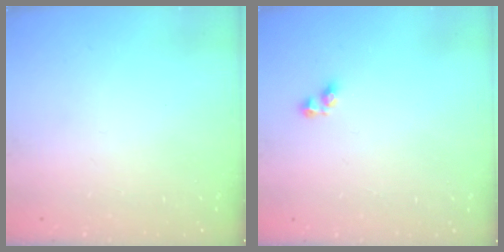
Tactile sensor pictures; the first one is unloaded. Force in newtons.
{"total": 2.8, "press": 2.8, "slide": 0.1}